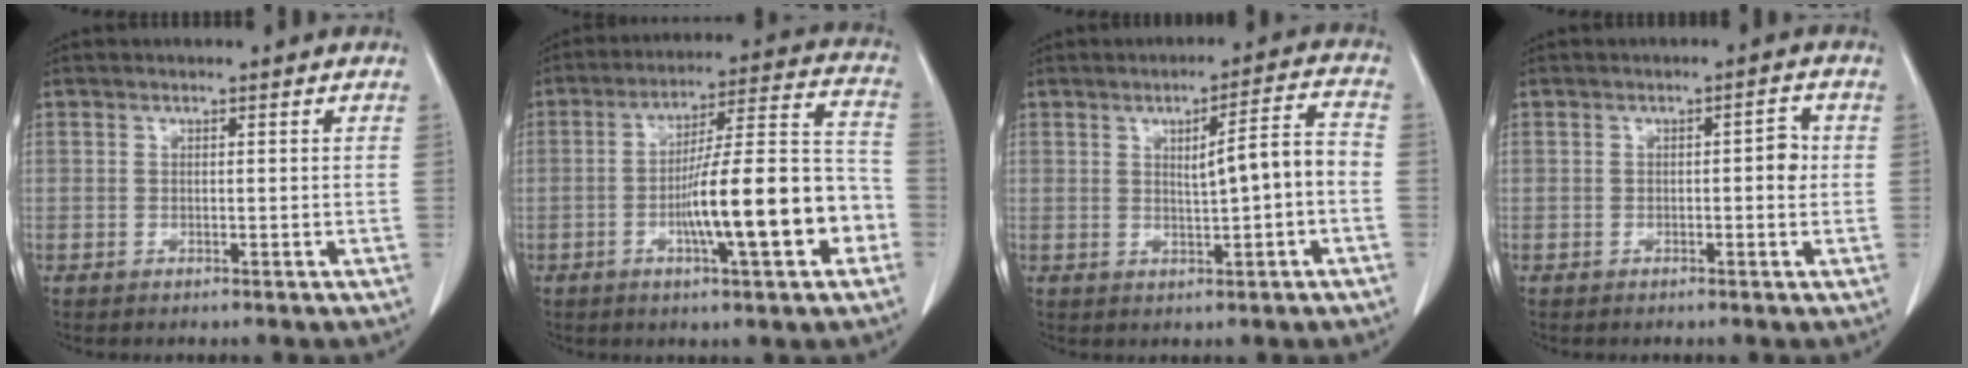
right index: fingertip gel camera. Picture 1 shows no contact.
{"total": 16.1, "force": [-4.7, 2.1, 15.2], "torque": [-0.232, 0.020, -0.071]}
{"total": 6.6, "force": [-0.2, 0.5, 6.6], "torque": [-0.095, 0.012, 0.000]}
{"total": 2.4, "force": [0.0, 0.8, 2.3], "torque": [-0.027, 0.006, -0.001]}